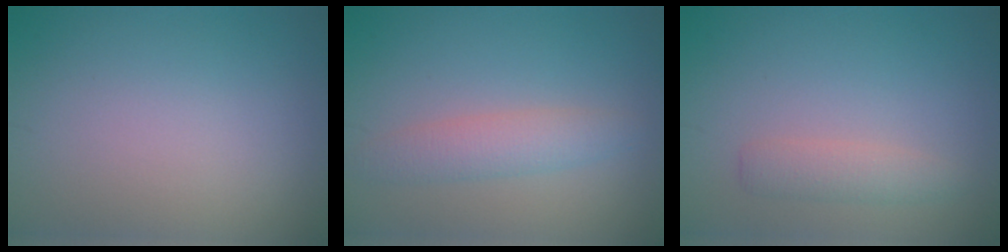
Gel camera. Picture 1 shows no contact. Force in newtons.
{"total": 2.8, "press": 2.8, "slide": 0.1}
{"total": 2.0, "press": 2.0, "slide": 0.2}